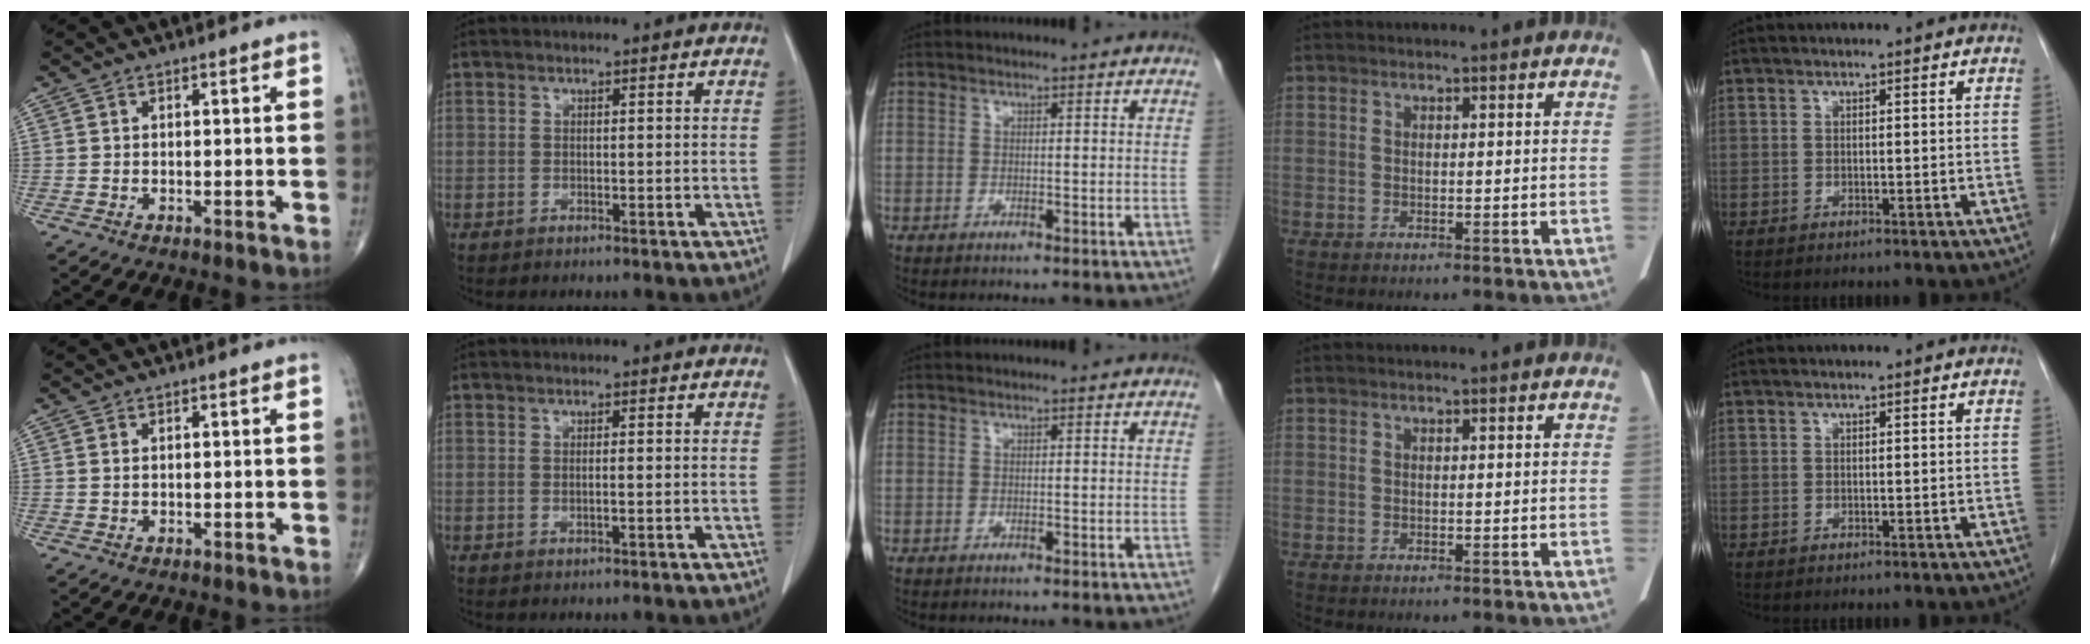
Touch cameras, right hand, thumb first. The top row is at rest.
{"thumb": {"total": 0.7, "force": [0.3, 0.4, 0.5], "torque": [-0.012, 0.002, 0.008]}, "index": {"total": 1.1, "force": [-0.1, 0.1, 1.1], "torque": [-0.022, -0.002, -0.001]}}